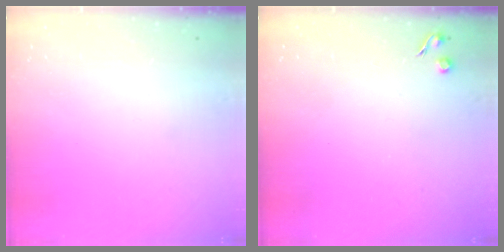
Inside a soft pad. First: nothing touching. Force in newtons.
{"total": 3.9, "press": 3.8, "slide": 0.7}